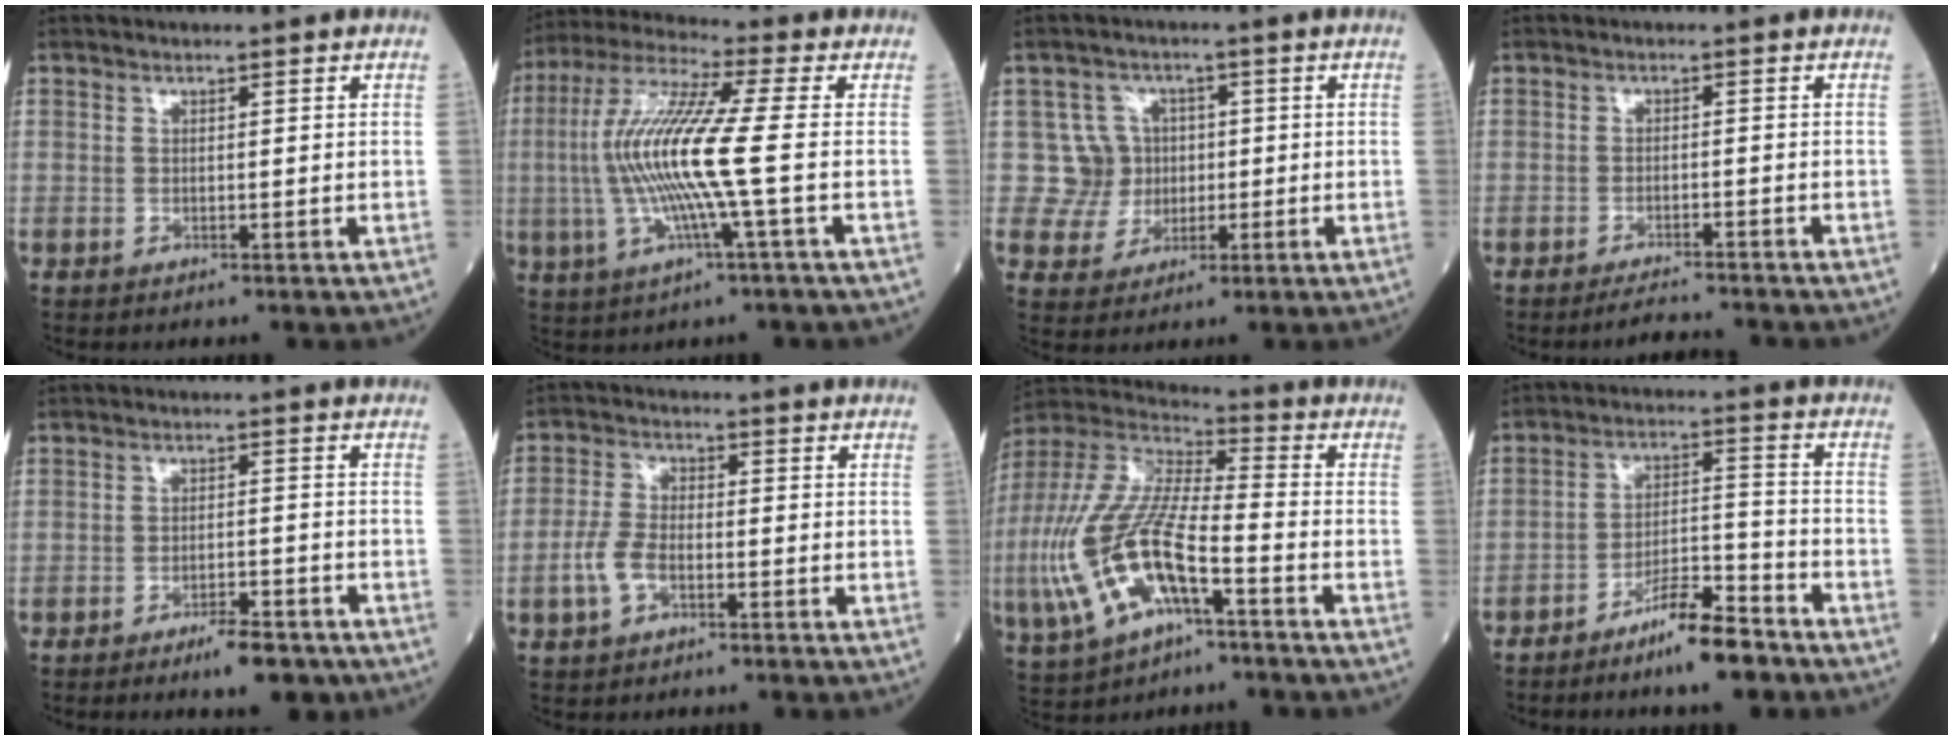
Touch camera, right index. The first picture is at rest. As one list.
[{"total": 13.6, "force": [-1.2, -0.2, 13.6], "torque": [-0.285, 0.004, -0.034]}, {"total": 5.5, "force": [0.3, 5.5, -0.3], "torque": [0.014, 0.015, 0.007]}, {"total": 4.7, "force": [-4.6, -0.2, 1.3], "torque": [-0.019, -0.016, -0.070]}, {"total": 5.3, "force": [-3.9, 1.1, 3.4], "torque": [-0.057, -0.004, -0.058]}, {"total": 4.9, "force": [-2.1, 2.6, 3.6], "torque": [-0.091, 0.006, -0.046]}, {"total": 18.0, "force": [-6.2, 5.6, 15.9], "torque": [-0.362, -0.008, -0.113]}, {"total": 8.5, "force": [-6.6, 0.9, 5.3], "torque": [-0.092, 0.000, -0.119]}]